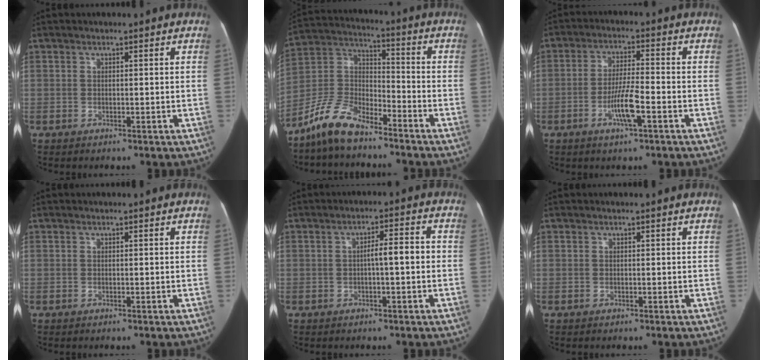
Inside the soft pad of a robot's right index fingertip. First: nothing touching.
{"total": 11.2, "force": [-8.9, 4.1, 5.3], "torque": [-0.119, 0.018, -0.177]}
{"total": 6.9, "force": [-2.9, 0.8, 6.2], "torque": [-0.122, 0.001, -0.051]}
{"total": 0.0}
{"total": 4.5, "force": [-0.4, 0.8, 4.4], "torque": [-0.071, 0.022, -0.005]}
{"total": 0.0}